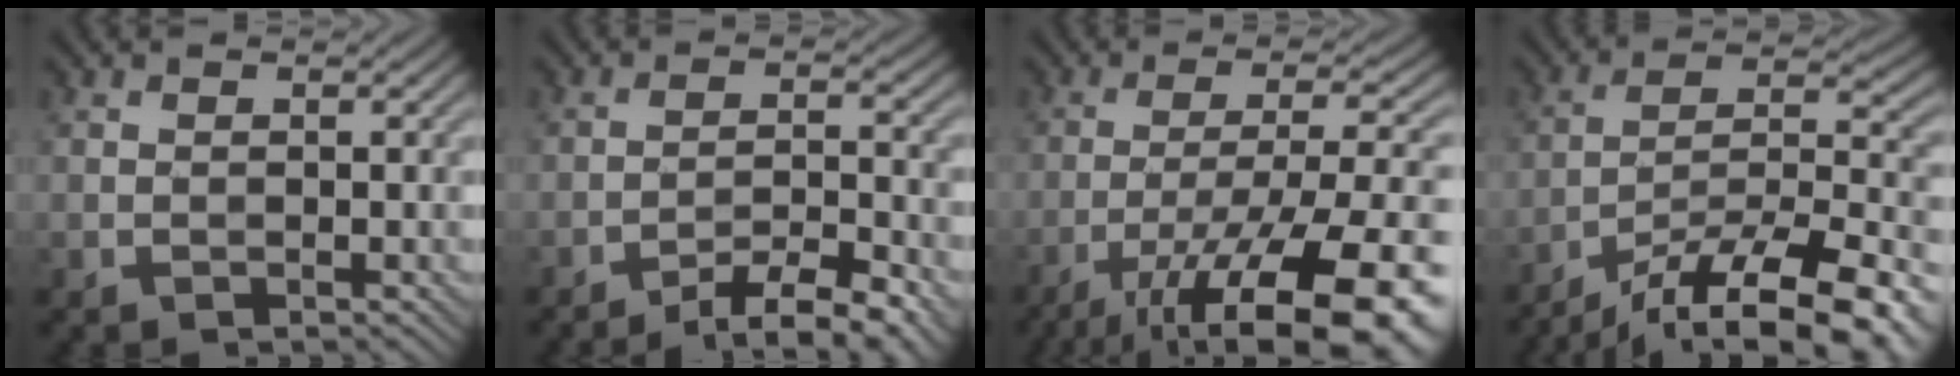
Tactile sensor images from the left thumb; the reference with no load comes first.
{"total": 6.6, "force": [-4.9, 1.2, 4.2], "torque": [-0.073, 0.011, -0.078]}
{"total": 16.5, "force": [-9.9, 4.5, 12.4], "torque": [-0.183, -0.018, -0.148]}
{"total": 16.5, "force": [-12.2, 4.7, 10.1], "torque": [-0.157, -0.011, -0.188]}